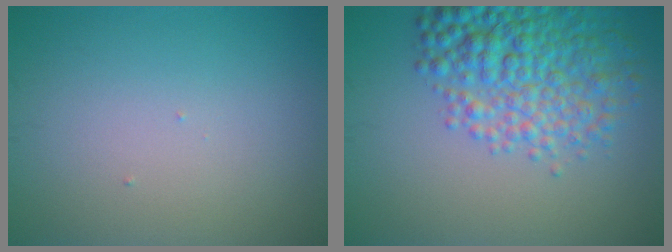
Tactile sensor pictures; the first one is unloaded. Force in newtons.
{"total": 6.8, "press": 6.8, "slide": 0.2}